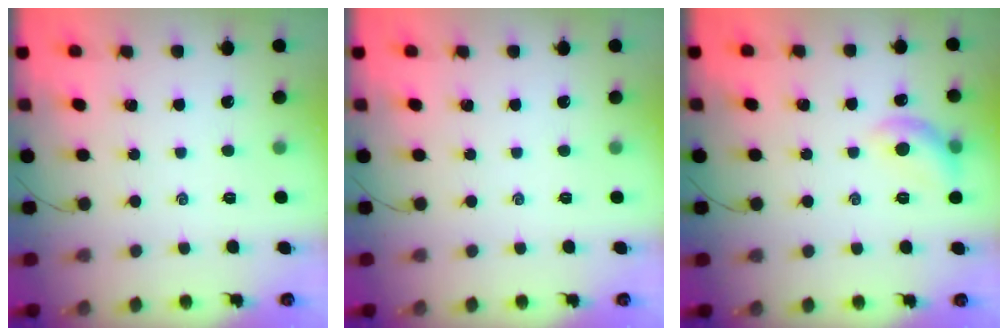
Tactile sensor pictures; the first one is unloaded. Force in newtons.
{"total": 0.0}
{"total": 8.5, "press": 8.4, "slide": 0.7}